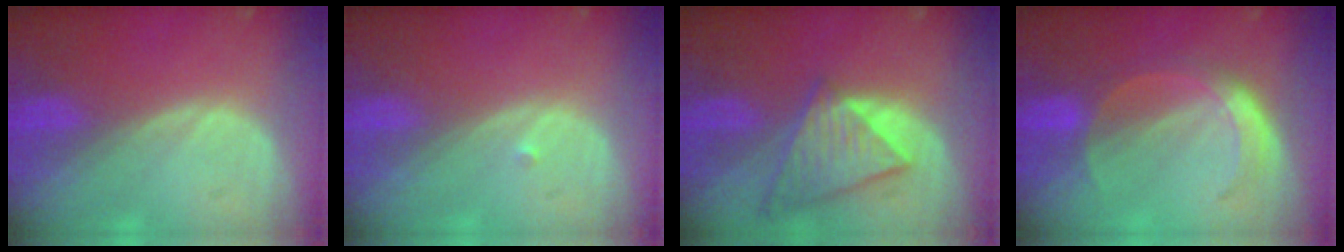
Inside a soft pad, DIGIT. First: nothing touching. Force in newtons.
{"total": 0.5, "press": 0.4, "slide": 0.3}
{"total": 8.4, "press": 7.4, "slide": 4.1}
{"total": 6.0, "press": 5.2, "slide": 3.0}